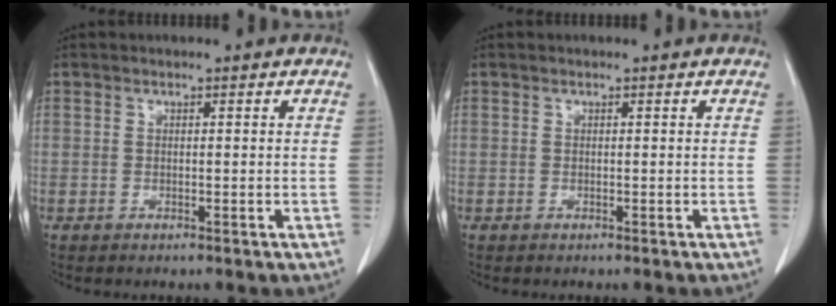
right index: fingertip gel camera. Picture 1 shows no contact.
{"total": 0.0}